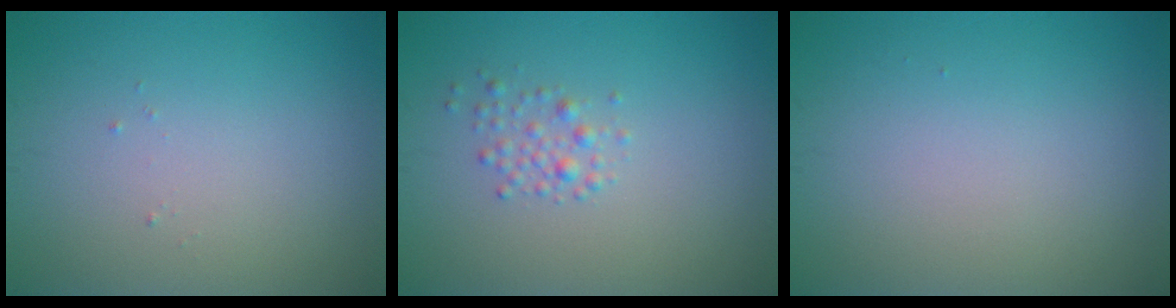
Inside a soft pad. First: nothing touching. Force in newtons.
{"total": 1.4, "press": 1.4, "slide": 0.0}
{"total": 0.0}